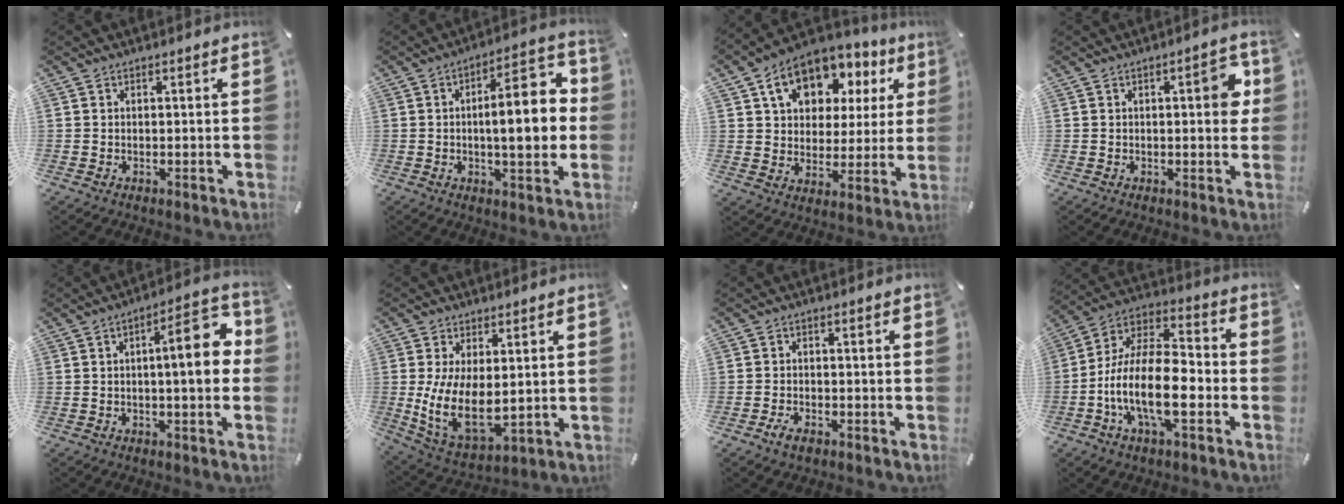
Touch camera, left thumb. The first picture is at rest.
{"total": 15.2, "force": [0.0, 5.5, 14.1], "torque": [-0.185, -0.006, -0.006]}
{"total": 13.3, "force": [7.0, 9.5, 6.2], "torque": [-0.109, -0.033, 0.128]}
{"total": 6.5, "force": [1.2, 2.5, 5.9], "torque": [-0.063, -0.007, 0.009]}
{"total": 12.1, "force": [0.9, 4.0, 11.4], "torque": [-0.145, -0.007, 0.006]}
{"total": 12.2, "force": [1.3, 7.1, 9.8], "torque": [-0.209, -0.020, 0.030]}
{"total": 3.0, "force": [-1.9, 1.6, 1.7], "torque": [-0.035, 0.007, -0.037]}
{"total": 16.6, "force": [-5.8, 7.3, 13.7], "torque": [-0.286, 0.007, -0.101]}